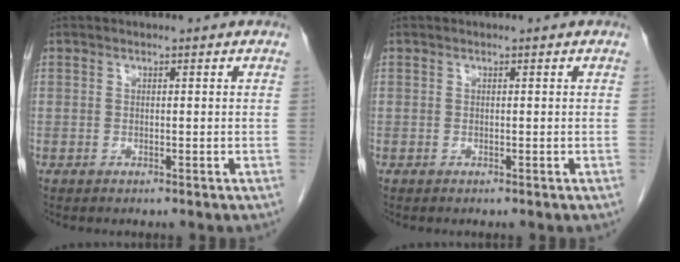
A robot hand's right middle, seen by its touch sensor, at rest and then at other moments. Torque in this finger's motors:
{"motor_torque": [-0.04, 0.09, -0.02, 0.01]}